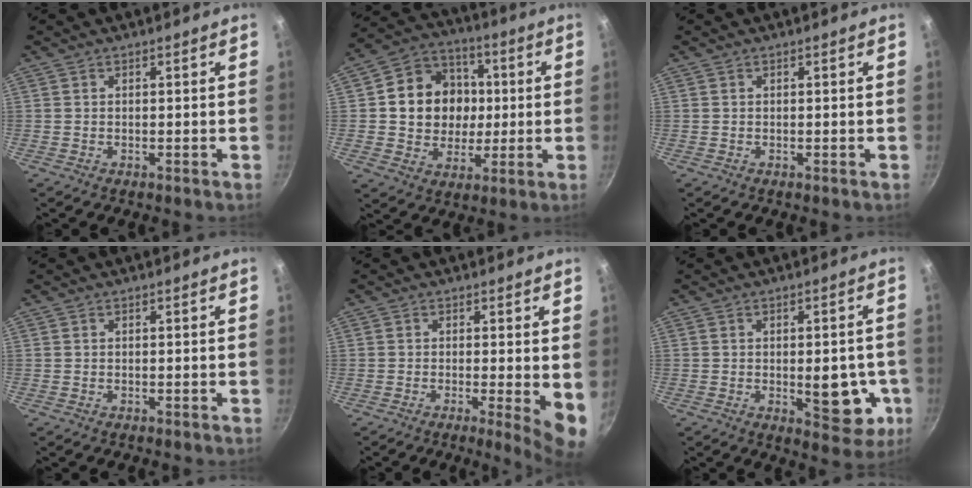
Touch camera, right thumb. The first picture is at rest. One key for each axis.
{"total": 16.1, "fx": 1.3, "fy": 13.9, "fz": 8.1, "tx": -0.104, "ty": 0.023, "tz": 0.022}
{"total": 0.0}
{"total": 0.0}
{"total": 6.8, "fx": -0.6, "fy": 1.0, "fz": 6.7, "tx": -0.082, "ty": -0.017, "tz": -0.007}
{"total": 10.7, "fx": -2.0, "fy": 5.0, "fz": 9.3, "tx": -0.089, "ty": -0.003, "tz": -0.019}